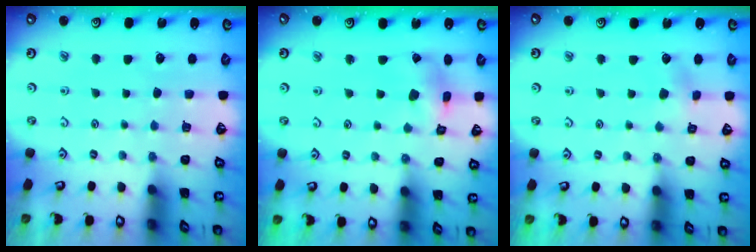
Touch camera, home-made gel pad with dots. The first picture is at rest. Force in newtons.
{"total": 5.9, "press": 5.9, "slide": 0.5}
{"total": 4.4, "press": 4.3, "slide": 0.9}